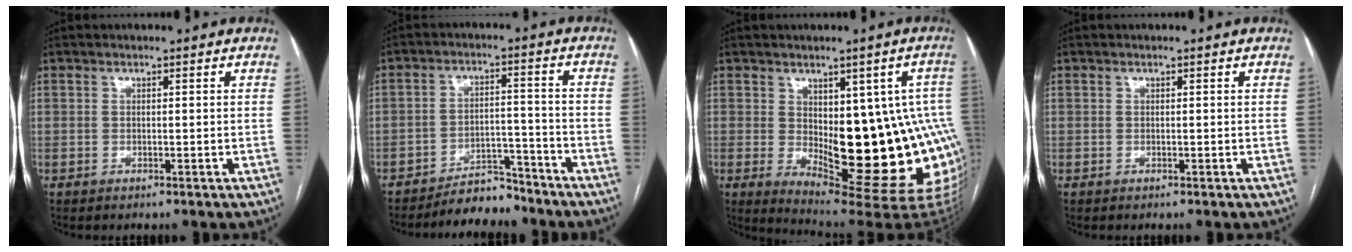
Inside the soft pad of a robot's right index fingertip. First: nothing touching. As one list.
[{"total": 6.4, "force": [-6.0, 1.9, 0.9], "torque": [-0.009, 0.013, -0.099]}, {"total": 20.5, "force": [-1.7, 6.8, 19.3], "torque": [-0.169, 0.014, 0.007]}, {"total": 0.0}]